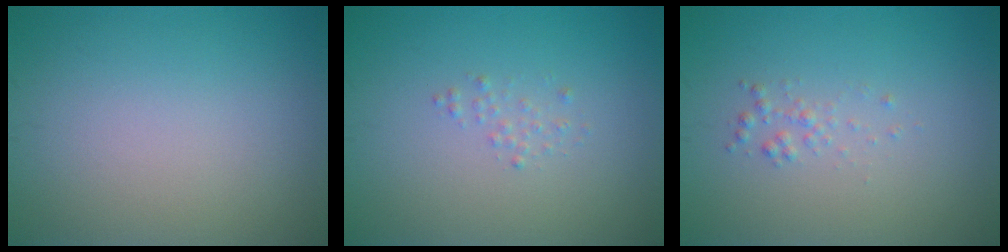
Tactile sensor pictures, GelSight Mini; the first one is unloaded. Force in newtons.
{"total": 0.8, "press": 0.8, "slide": 0.0}
{"total": 0.9, "press": 0.9, "slide": 0.0}